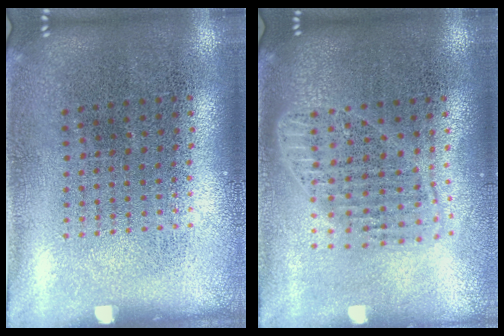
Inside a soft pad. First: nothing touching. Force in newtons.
{"total": 1.7, "press": 1.4, "slide": 0.9}